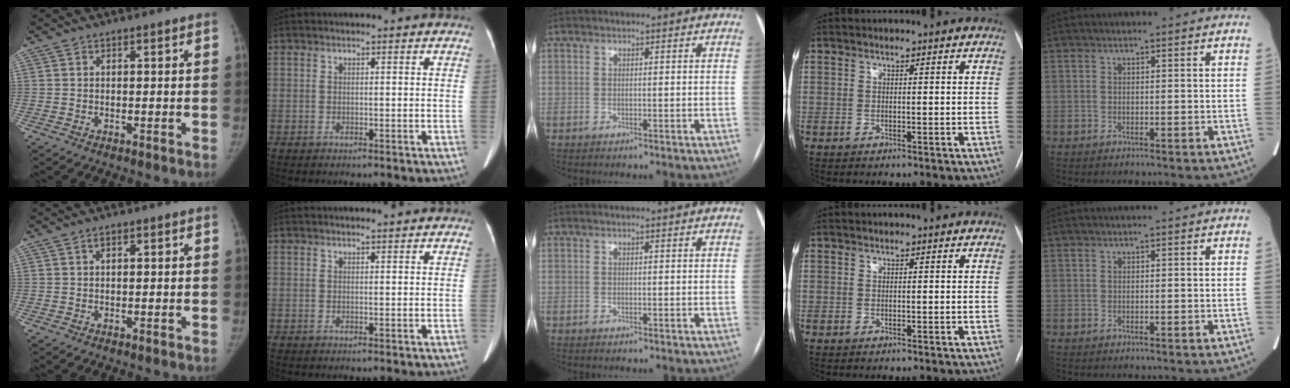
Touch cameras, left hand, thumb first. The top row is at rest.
{"thumb": {"total": 1.5, "force": [0.3, 0.9, 1.2], "torque": [-0.016, 0.005, 0.002]}, "index": {"total": 0.7, "force": [0.7, -0.1, 0.2], "torque": [-0.003, -0.009, 0.013]}}